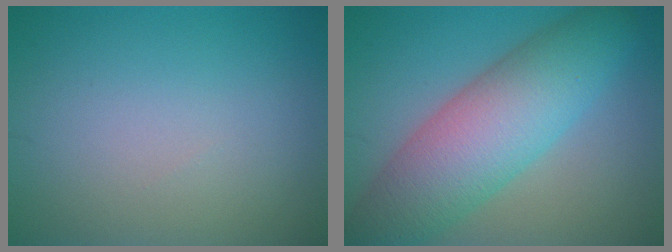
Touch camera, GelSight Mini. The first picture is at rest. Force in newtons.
{"total": 9.2, "press": 9.2, "slide": 0.2}